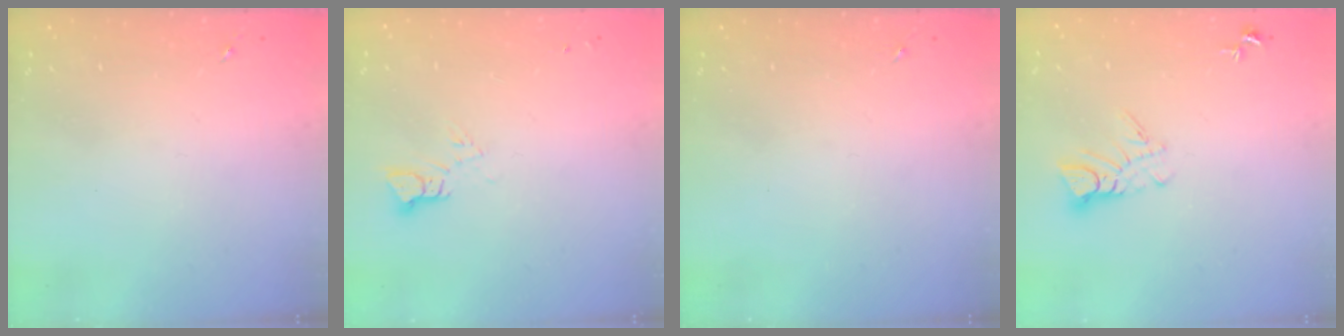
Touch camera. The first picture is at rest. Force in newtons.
{"total": 3.4, "press": 3.4, "slide": 0.1}
{"total": 0.0}
{"total": 5.9, "press": 5.9, "slide": 0.5}